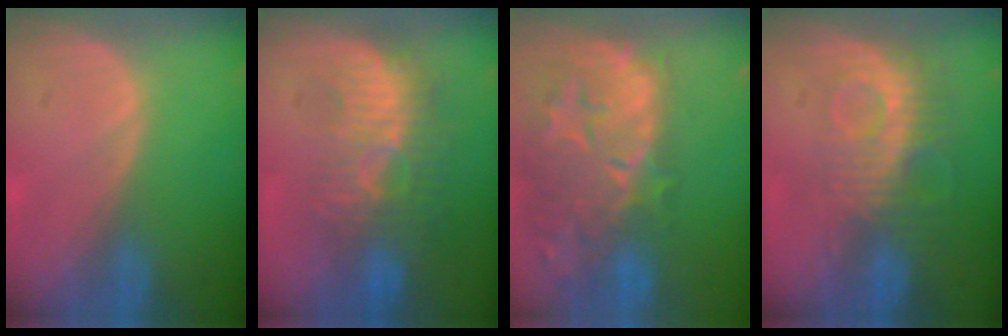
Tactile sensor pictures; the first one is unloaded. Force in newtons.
{"total": 9.3, "press": 8.8, "slide": 2.9}
{"total": 14.7, "press": 11.9, "slide": 8.6}
{"total": 9.2, "press": 8.1, "slide": 4.3}